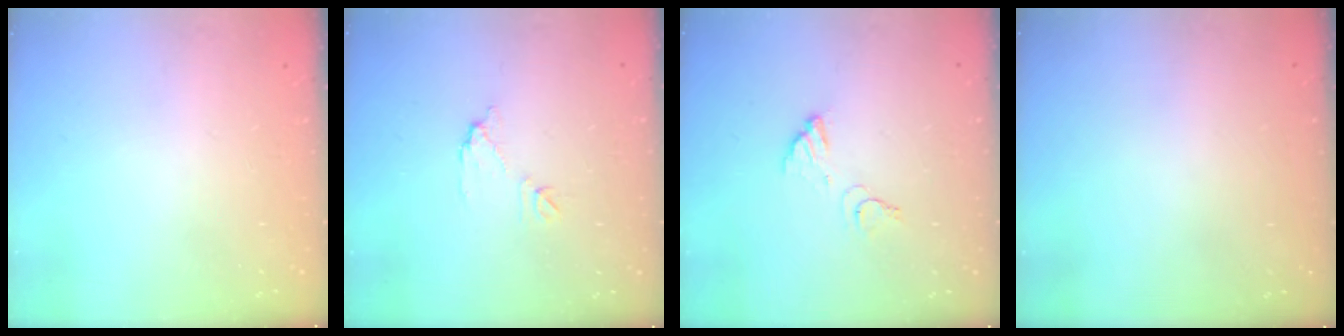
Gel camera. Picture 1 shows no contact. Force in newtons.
{"total": 7.2, "press": 7.2, "slide": 0.4}
{"total": 6.1, "press": 6.1, "slide": 0.4}
{"total": 3.0, "press": 3.0, "slide": 0.1}